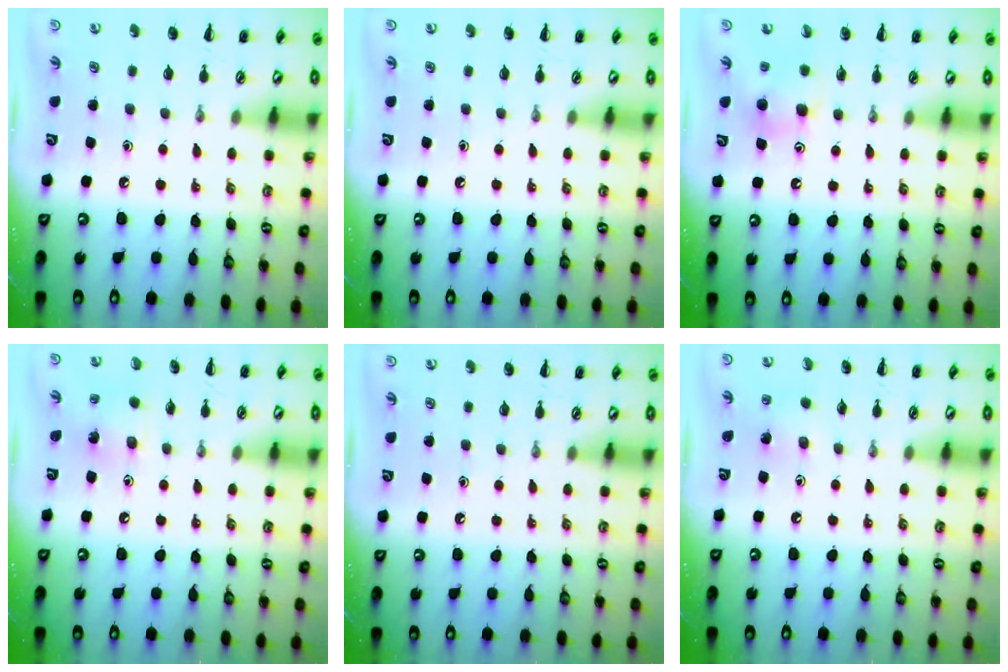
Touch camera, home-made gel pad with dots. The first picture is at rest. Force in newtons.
{"total": 0.0}
{"total": 6.9, "press": 6.8, "slide": 1.0}
{"total": 3.5, "press": 3.4, "slide": 0.6}
{"total": 0.0}
{"total": 2.8, "press": 2.7, "slide": 0.6}